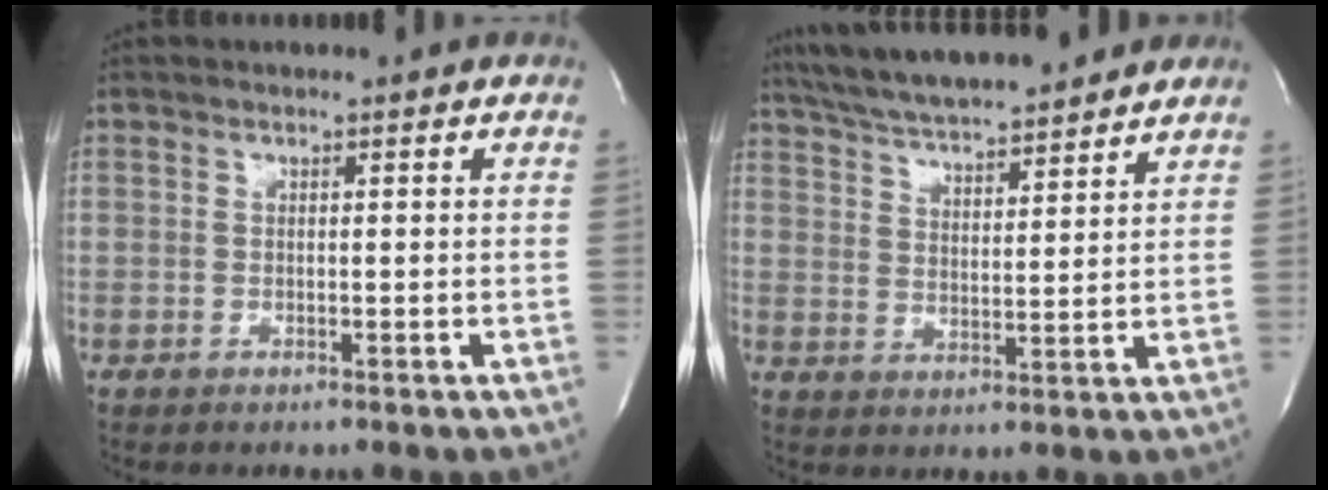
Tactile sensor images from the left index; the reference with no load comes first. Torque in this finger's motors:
{"motor_torque": [0.24, -0.38, 0.55, 0.15]}